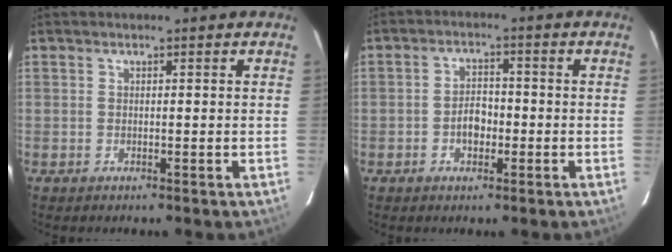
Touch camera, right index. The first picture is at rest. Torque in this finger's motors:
{"motor_torque": [0.75, 0.14, 0.40, 0.04]}